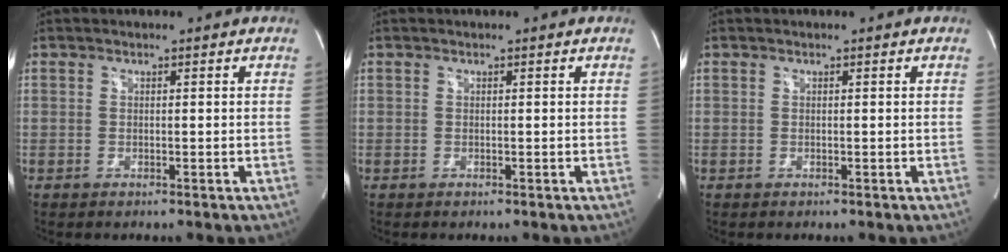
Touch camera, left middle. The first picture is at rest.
{"total": 0.0}
{"total": 0.0}